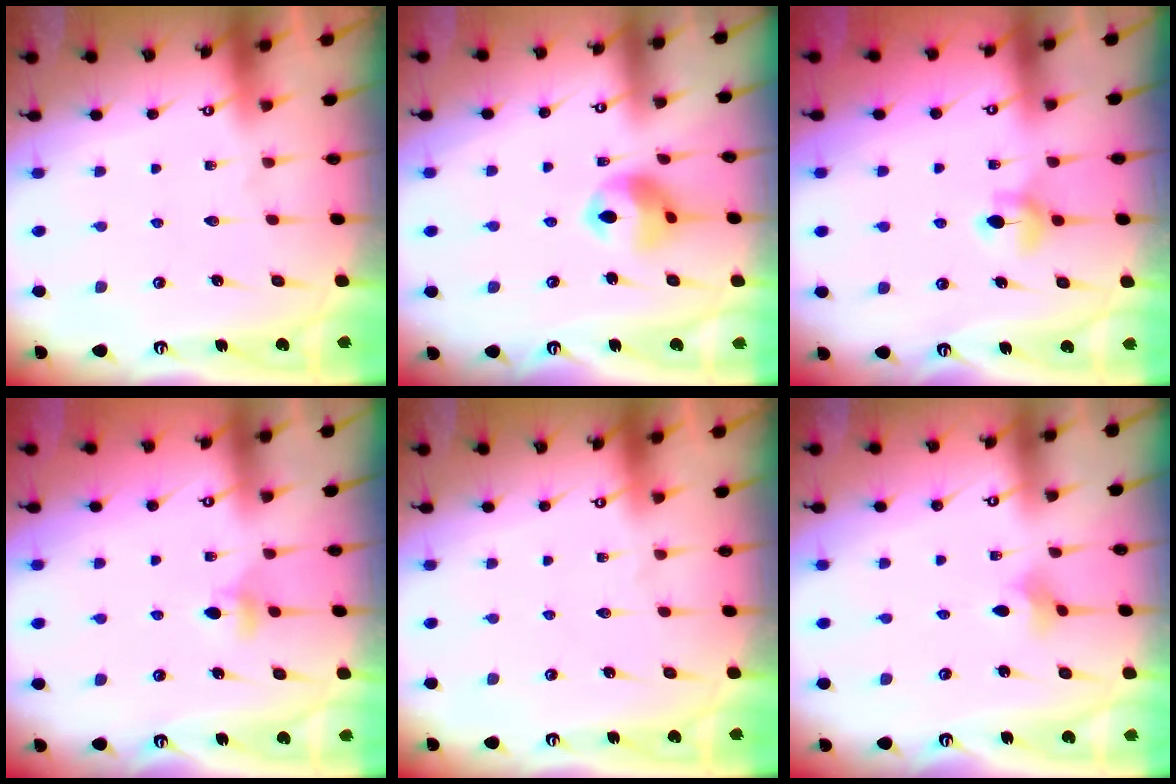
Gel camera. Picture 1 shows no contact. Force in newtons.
{"total": 10.5, "press": 10.4, "slide": 1.3}
{"total": 5.7, "press": 5.6, "slide": 0.6}
{"total": 4.2, "press": 4.1, "slide": 0.6}
{"total": 0.0}
{"total": 3.2, "press": 3.2, "slide": 0.7}